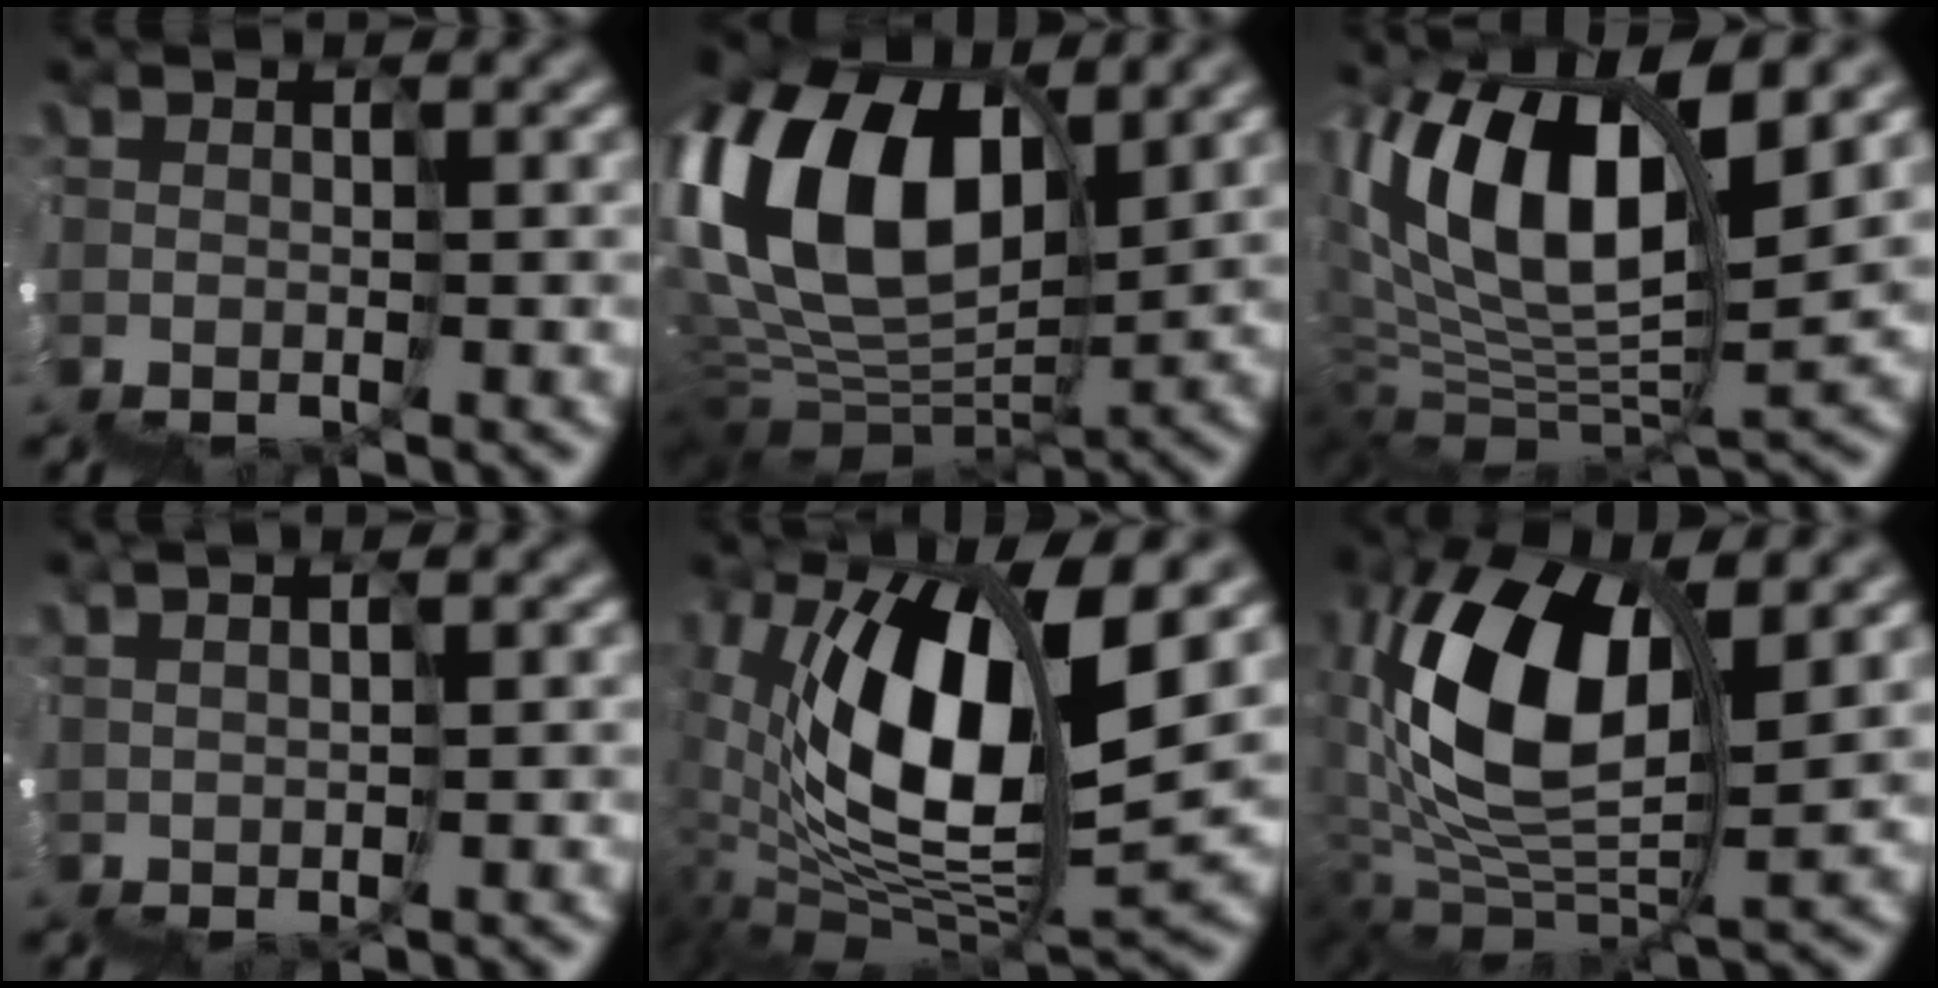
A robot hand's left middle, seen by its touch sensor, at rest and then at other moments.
{"total": 11.3, "force": [7.0, 5.4, 7.0], "torque": [-0.149, 0.051, 0.113]}
{"total": 9.8, "force": [7.7, 2.4, 5.6], "torque": [-0.117, 0.044, 0.136]}
{"total": 2.9, "force": [2.8, -0.5, 0.3], "torque": [0.002, 0.018, 0.055]}
{"total": 9.9, "force": [5.7, 3.0, 7.4], "torque": [-0.133, 0.032, 0.095]}
{"total": 8.1, "force": [5.6, 3.1, 5.0], "torque": [-0.114, 0.036, 0.091]}